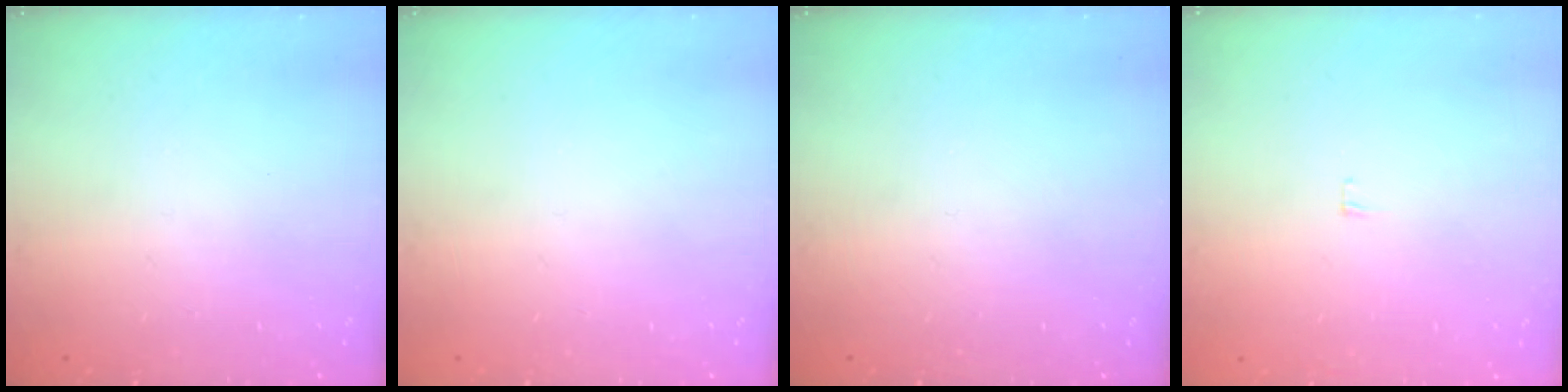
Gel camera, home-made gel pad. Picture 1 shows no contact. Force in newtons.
{"total": 0.0}
{"total": 0.0}
{"total": 3.9, "press": 3.8, "slide": 0.4}